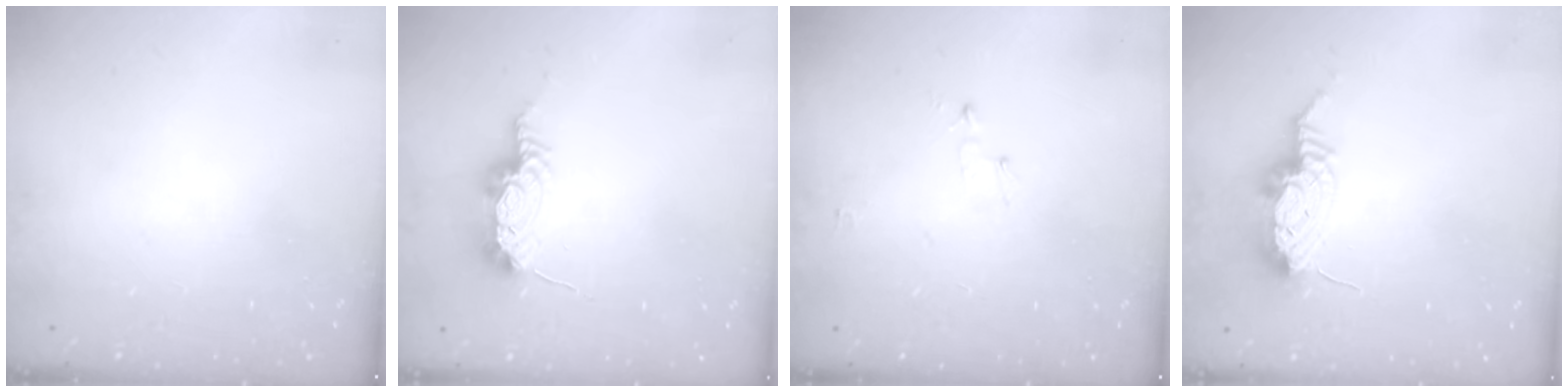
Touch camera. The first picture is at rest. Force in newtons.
{"total": 8.2, "press": 8.1, "slide": 1.5}
{"total": 2.8, "press": 2.8, "slide": 0.3}
{"total": 10.2, "press": 10.0, "slide": 2.0}